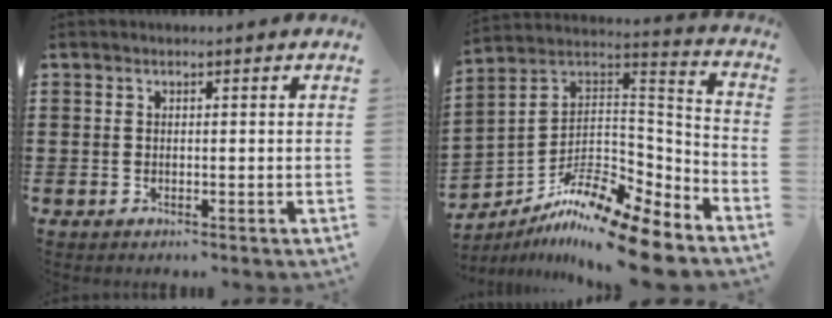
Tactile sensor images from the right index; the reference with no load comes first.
{"total": 12.7, "force": [-10.5, 2.2, 6.9], "torque": [-0.130, 0.020, -0.207]}